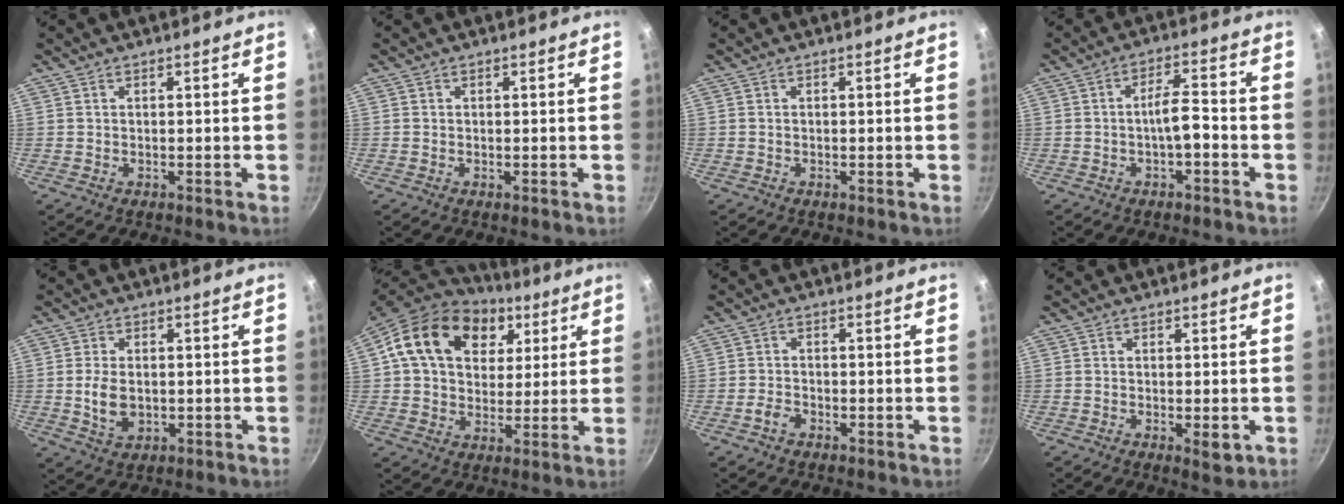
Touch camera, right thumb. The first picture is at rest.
{"total": 0.0}
{"total": 0.0}
{"total": 5.1, "force": [-1.9, 1.6, 4.4], "torque": [-0.071, 0.029, -0.032]}
{"total": 6.2, "force": [-0.3, 4.1, 4.7], "torque": [-0.085, -0.001, -0.001]}
{"total": 20.1, "force": [7.1, 14.7, 11.8], "torque": [-0.189, 0.002, 0.111]}
{"total": 2.4, "force": [-1.4, 1.5, 1.2], "torque": [-0.022, 0.016, -0.028]}
{"total": 3.3, "force": [-0.9, 1.2, 3.0], "torque": [-0.048, -0.008, -0.012]}